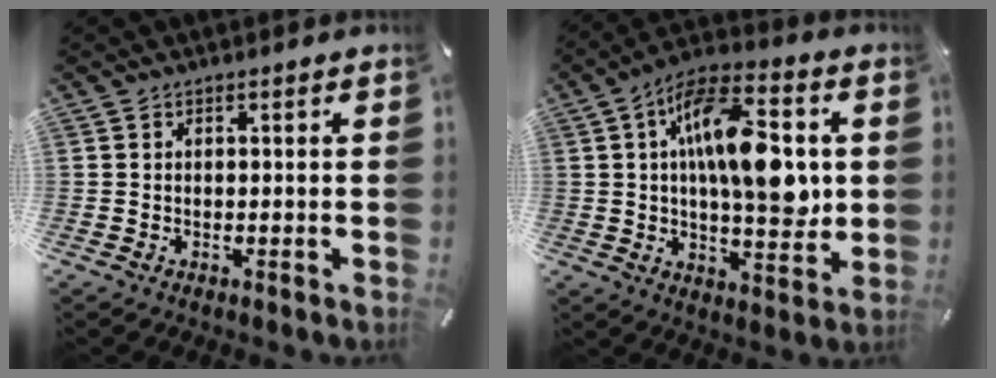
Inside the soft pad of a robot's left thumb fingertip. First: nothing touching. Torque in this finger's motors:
{"motor_torque": [2.48, 2.53, 1.51, -1.26, 0.26]}